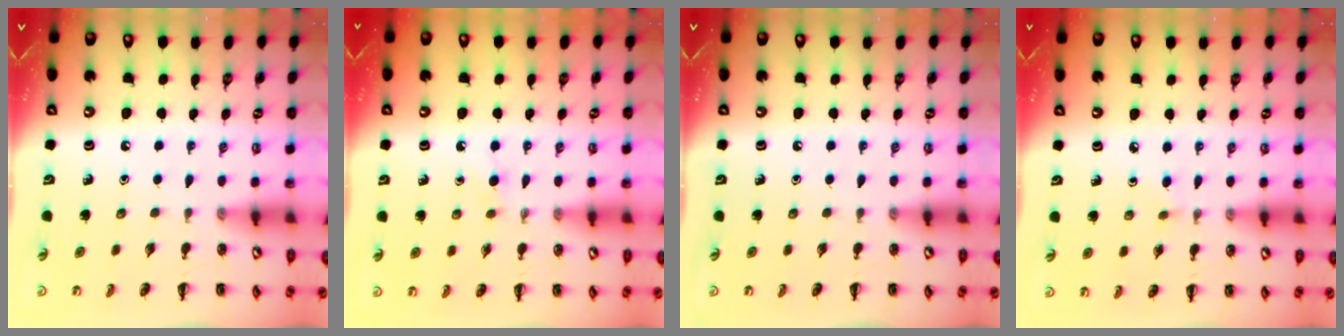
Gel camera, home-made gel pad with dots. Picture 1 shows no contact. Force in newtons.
{"total": 2.7, "press": 2.5, "slide": 1.0}
{"total": 0.0}
{"total": 2.0, "press": 1.8, "slide": 0.9}